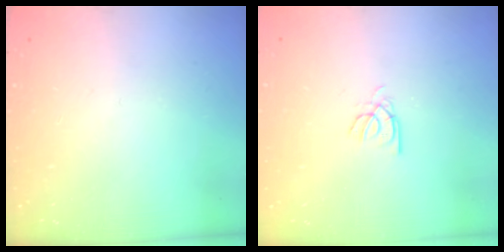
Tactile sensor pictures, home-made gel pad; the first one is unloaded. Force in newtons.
{"total": 2.2, "press": 2.2, "slide": 0.2}